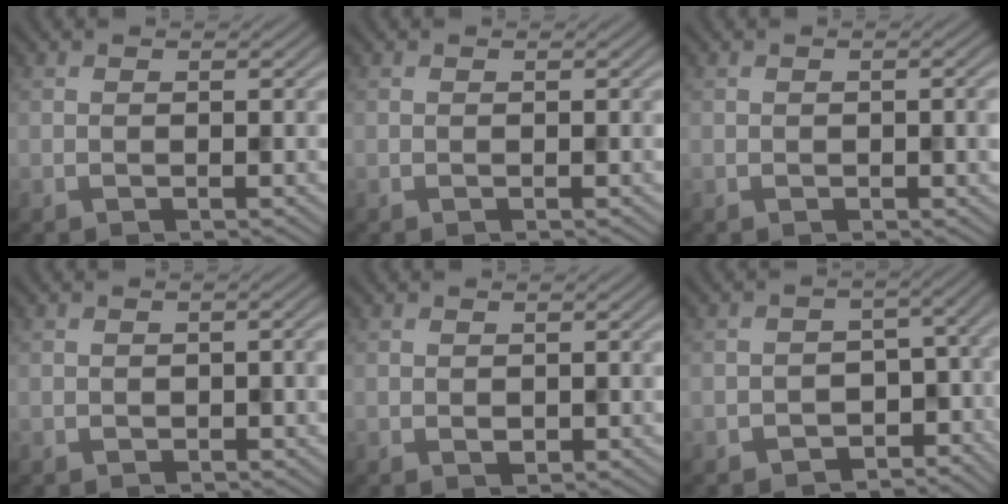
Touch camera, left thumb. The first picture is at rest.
{"total": 0.0}
{"total": 2.1, "force": [0.1, 1.0, 1.8], "torque": [-0.023, -0.003, 0.005]}
{"total": 1.5, "force": [-0.1, 0.9, 1.2], "torque": [-0.018, -0.003, 0.000]}
{"total": 0.7, "force": [0.3, 0.5, 0.4], "torque": [-0.008, -0.003, 0.005]}
{"total": 5.9, "force": [-3.6, 3.8, 2.7], "torque": [-0.034, -0.018, -0.058]}